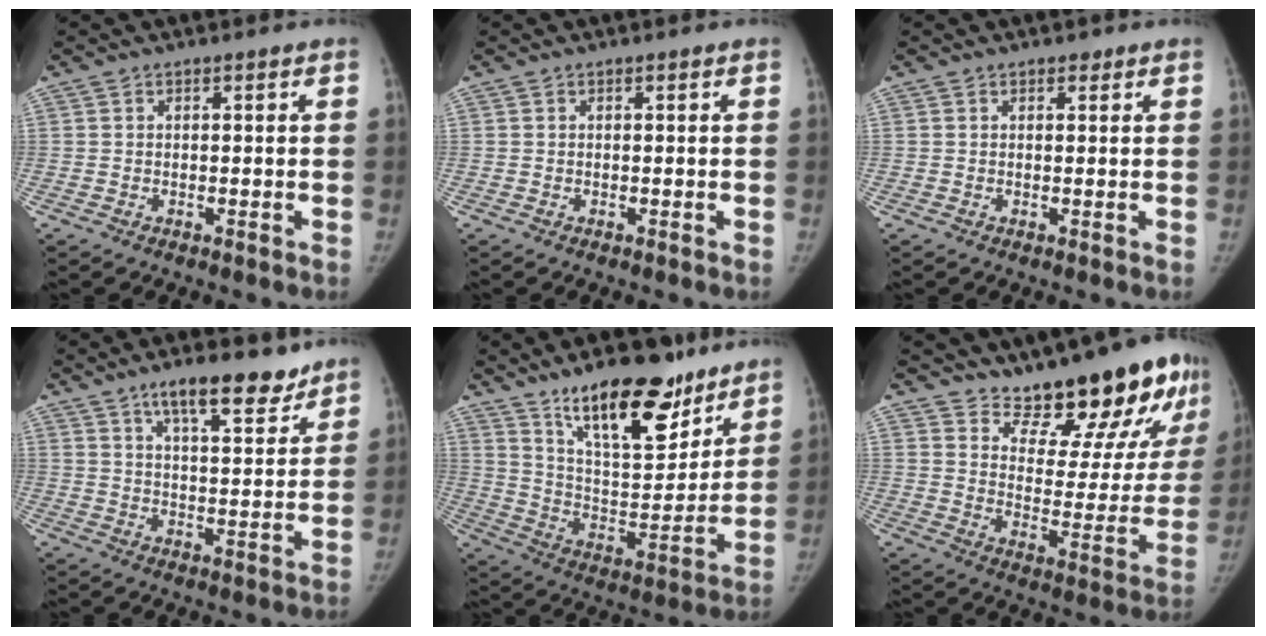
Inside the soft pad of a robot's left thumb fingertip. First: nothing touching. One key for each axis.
{"total": 0.0}
{"total": 0.9, "fx": 0.6, "fy": 0.5, "fz": 0.4, "tx": 0.000, "ty": -0.004, "tz": 0.006}
{"total": 11.1, "fx": 8.0, "fy": 3.4, "fz": 6.8, "tx": -0.079, "ty": -0.047, "tz": 0.127}
{"total": 20.7, "fx": 14.5, "fy": 7.7, "fz": 12.7, "tx": -0.152, "ty": -0.085, "tz": 0.242}
{"total": 20.0, "fx": 15.6, "fy": 6.6, "fz": 10.6, "tx": -0.100, "ty": -0.117, "tz": 0.222}